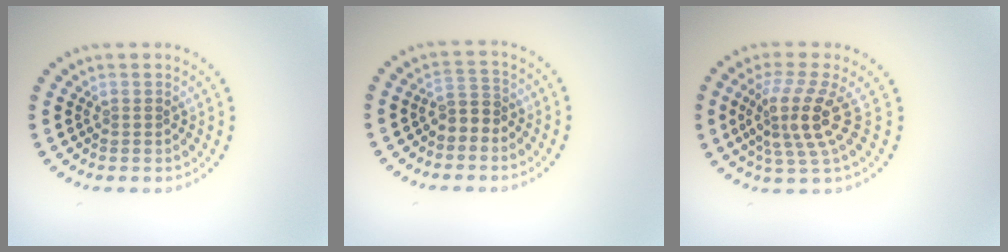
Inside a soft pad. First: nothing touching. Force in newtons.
{"total": 1.8, "press": 1.6, "slide": 0.9}
{"total": 4.4, "press": 3.3, "slide": 2.9}